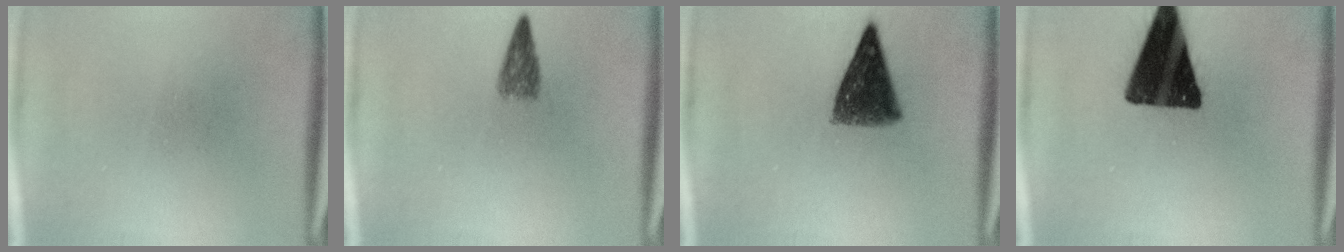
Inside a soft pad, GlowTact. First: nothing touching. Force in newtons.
{"total": 2.5}
{"total": 8.4}
{"total": 17.2}